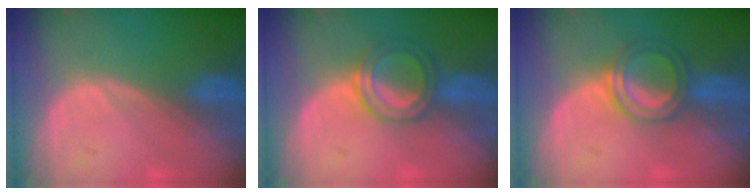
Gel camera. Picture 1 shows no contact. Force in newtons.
{"total": 5.0, "press": 4.7, "slide": 1.8}
{"total": 5.0, "press": 4.7, "slide": 1.8}